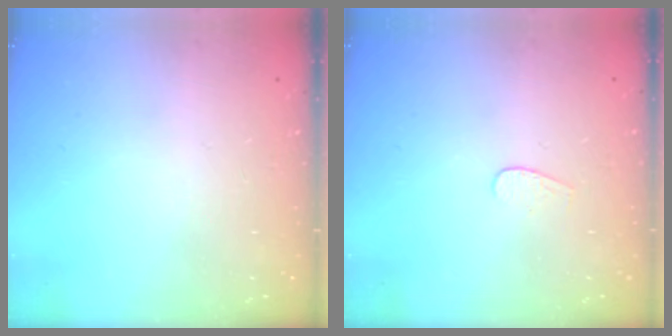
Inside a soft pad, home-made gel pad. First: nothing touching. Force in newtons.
{"total": 3.5, "press": 3.5, "slide": 0.3}